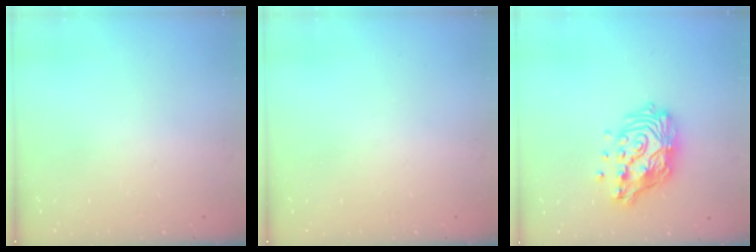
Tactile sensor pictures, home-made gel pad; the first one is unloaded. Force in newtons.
{"total": 0.0}
{"total": 15.3, "press": 15.2, "slide": 1.2}